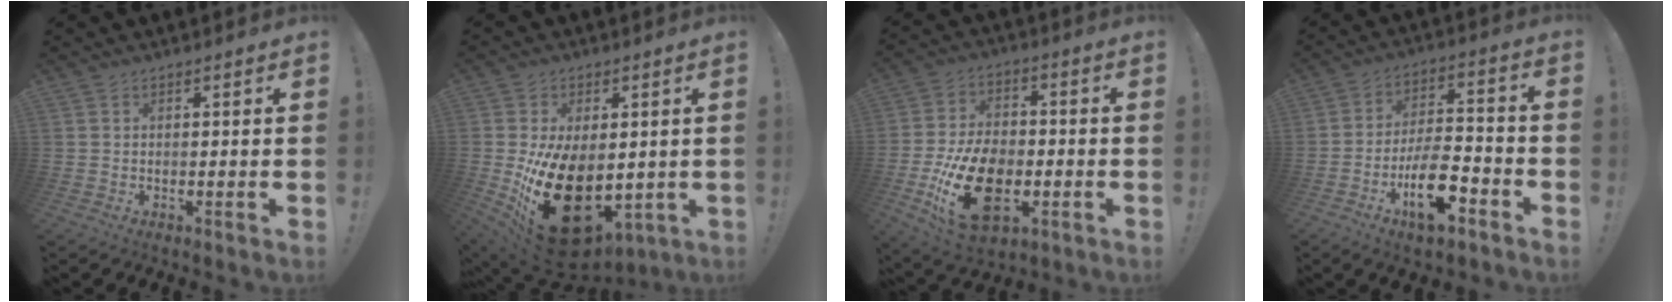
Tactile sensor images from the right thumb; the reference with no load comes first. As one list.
[{"total": 24.8, "force": [-5.5, 15.2, 18.8], "torque": [-0.329, 0.016, -0.065]}, {"total": 20.9, "force": [-6.3, 12.8, 15.3], "torque": [-0.285, 0.033, -0.098]}, {"total": 15.8, "force": [-7.7, 6.8, 12.0], "torque": [-0.205, 0.050, -0.122]}]